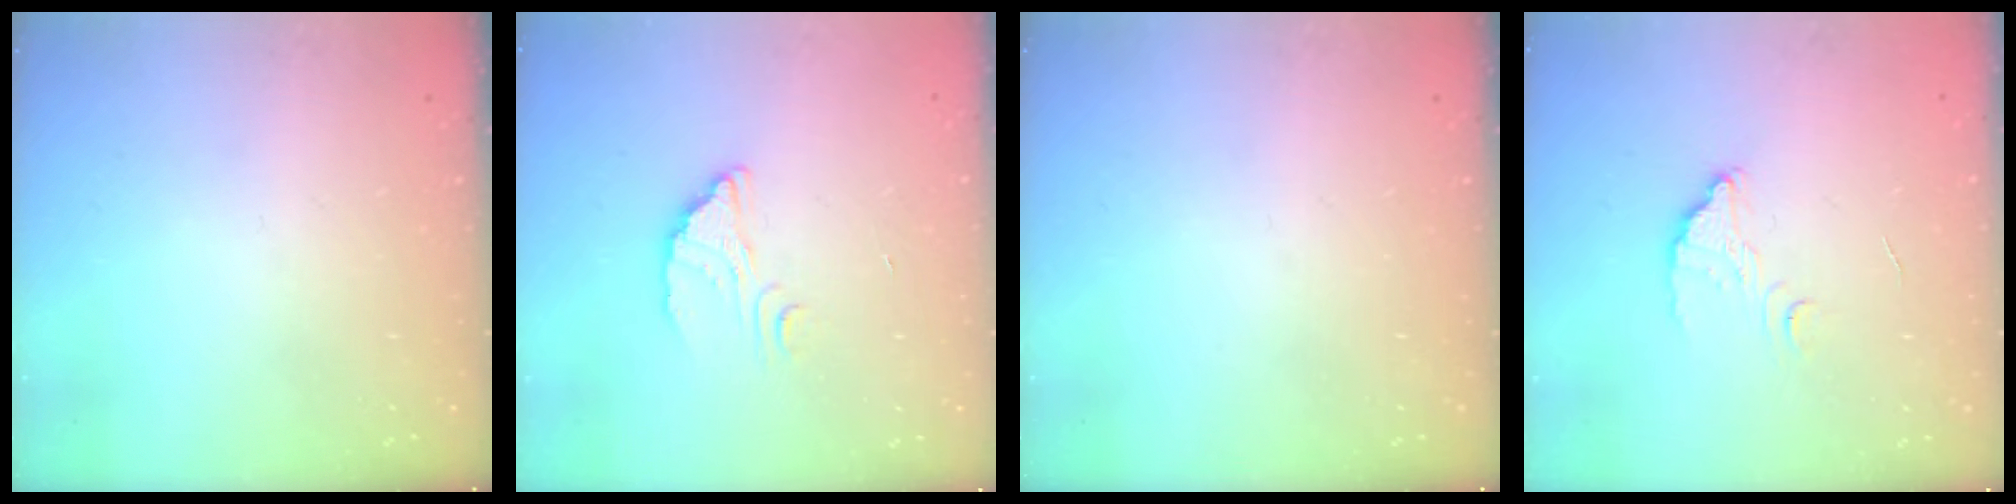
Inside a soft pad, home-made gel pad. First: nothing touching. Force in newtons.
{"total": 2.7, "press": 2.7, "slide": 0.1}
{"total": 0.0}
{"total": 3.8, "press": 3.8, "slide": 0.2}